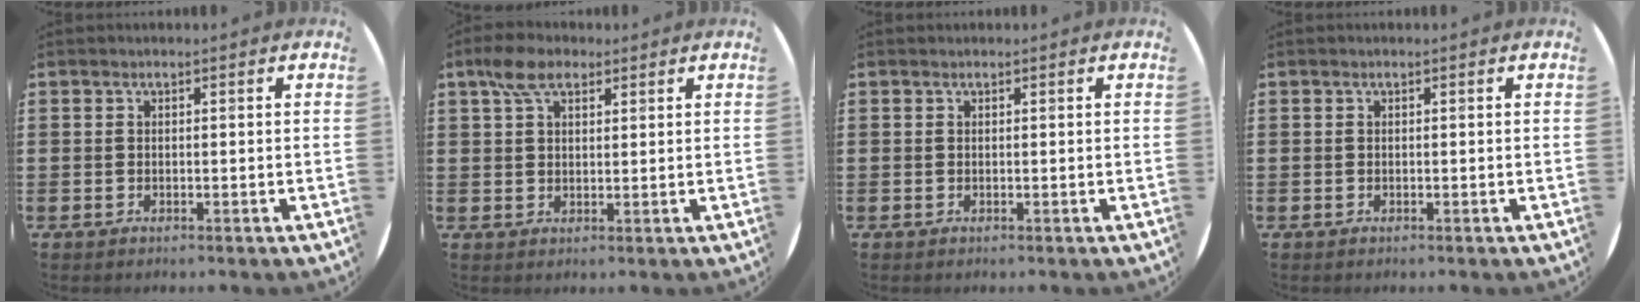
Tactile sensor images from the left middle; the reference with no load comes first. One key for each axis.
{"total": 4.9, "fx": 3.2, "fy": 2.6, "fz": 2.6, "tx": -0.051, "ty": 0.009, "tz": 0.058}
{"total": 0.0}
{"total": 0.0}